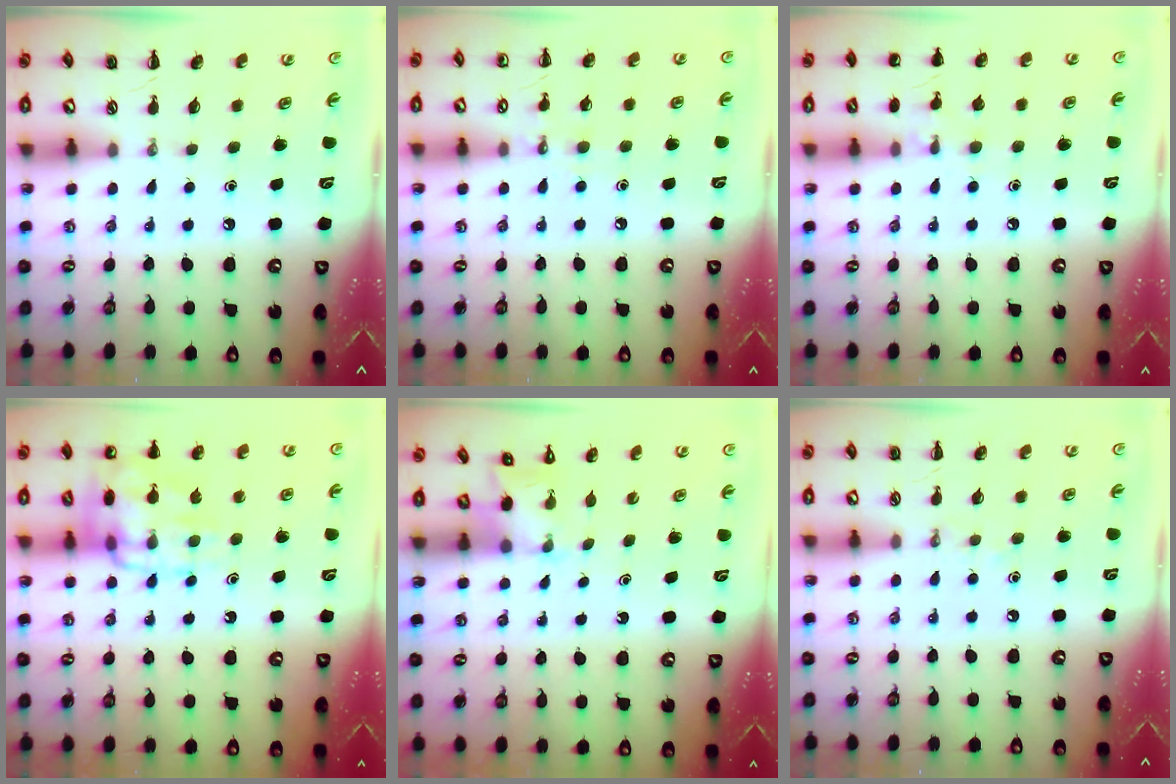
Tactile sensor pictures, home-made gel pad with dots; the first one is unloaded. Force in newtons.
{"total": 6.3, "press": 6.0, "slide": 1.6}
{"total": 7.0, "press": 6.7, "slide": 1.9}
{"total": 13.6, "press": 13.6, "slide": 0.9}
{"total": 2.7, "press": 2.6, "slide": 0.9}
{"total": 3.5, "press": 3.4, "slide": 0.9}